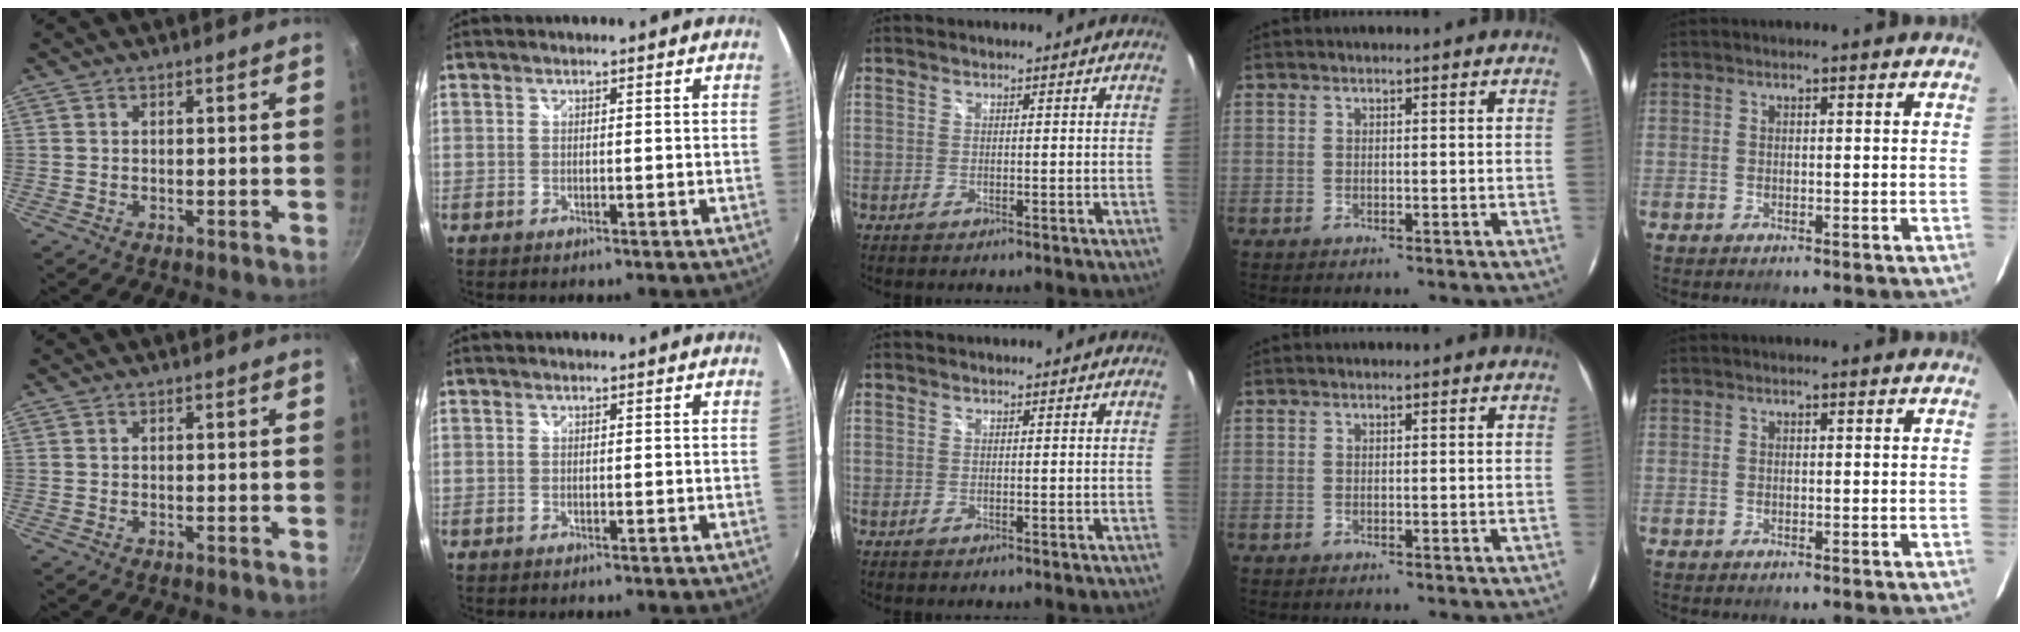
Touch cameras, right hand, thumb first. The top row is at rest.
{}